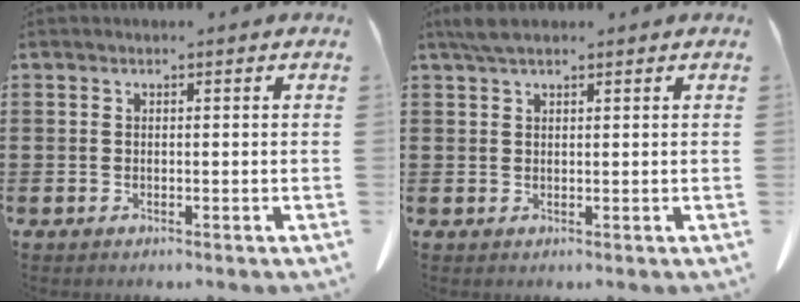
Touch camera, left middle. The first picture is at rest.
{"total": 2.8, "force": [2.0, 0.8, 1.8], "torque": [-0.041, 0.005, 0.036]}